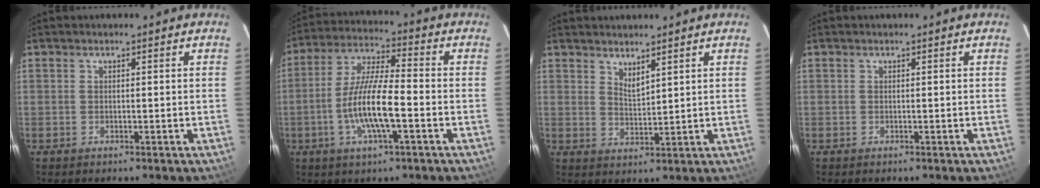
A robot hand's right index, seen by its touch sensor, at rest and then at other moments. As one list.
[{"total": 12.0, "force": [-3.6, 2.2, 11.2], "torque": [-0.226, -0.002, -0.071]}, {"total": 3.1, "force": [2.6, 0.6, 1.6], "torque": [-0.026, -0.003, 0.045]}, {"total": 0.0}]